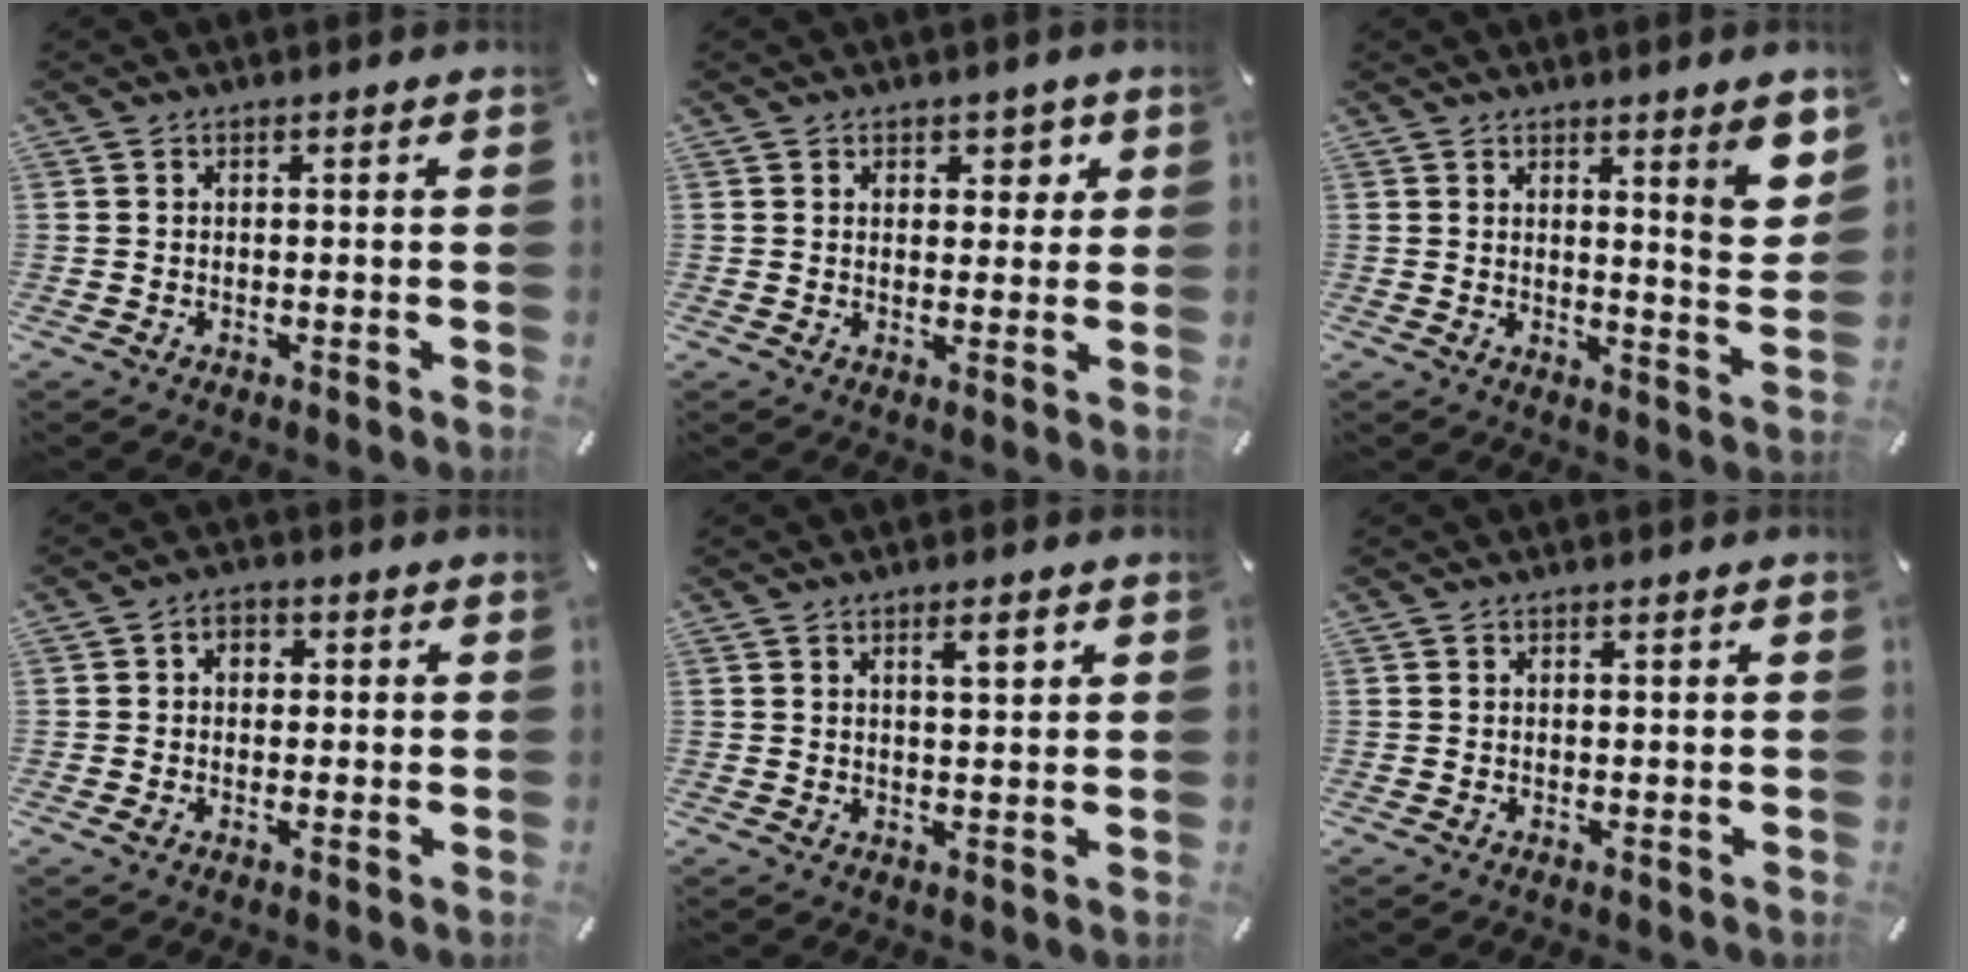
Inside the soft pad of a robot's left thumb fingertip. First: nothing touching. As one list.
[{"total": 3.6, "force": [1.6, 3.0, 1.3], "torque": [0.006, -0.007, 0.018]}, {"total": 7.1, "force": [4.8, 0.7, 5.2], "torque": [-0.067, -0.043, 0.074]}, {"total": 3.4, "force": [-0.2, 2.7, 2.1], "torque": [-0.024, 0.004, -0.008]}, {"total": 3.8, "force": [1.9, 1.0, 3.2], "torque": [-0.050, -0.003, 0.027]}, {"total": 0.0}]